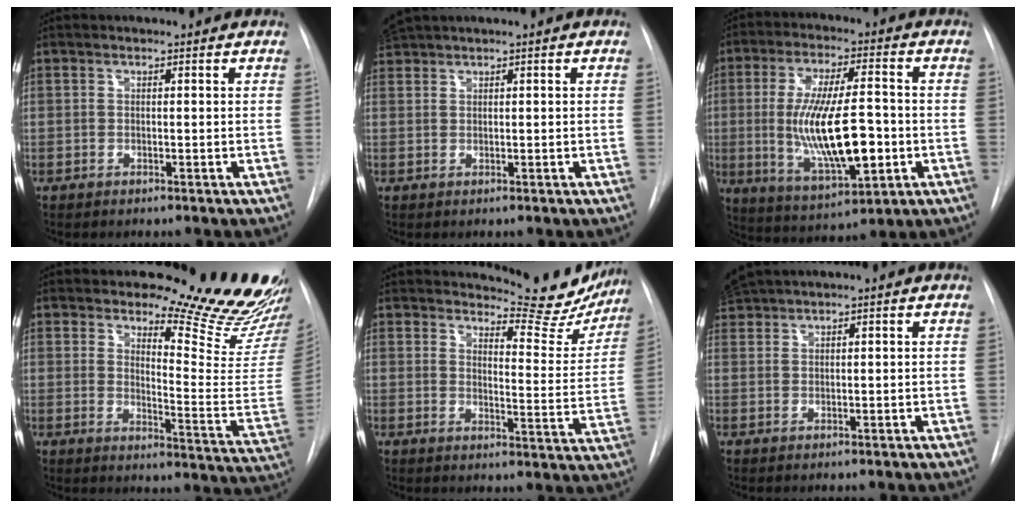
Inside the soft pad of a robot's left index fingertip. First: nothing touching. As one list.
[{"total": 2.6, "force": [2.6, -0.3, 0.6], "torque": [-0.013, 0.027, 0.055]}, {"total": 15.5, "force": [-1.8, 4.3, 14.8], "torque": [-0.279, -0.006, -0.020]}, {"total": 20.6, "force": [18.7, 3.4, 7.9], "torque": [-0.093, -0.135, 0.216]}, {"total": 16.1, "force": [15.0, 3.9, 4.3], "torque": [-0.036, -0.050, 0.176]}, {"total": 3.4, "force": [3.3, -0.4, 0.8], "torque": [-0.020, 0.028, 0.069]}]